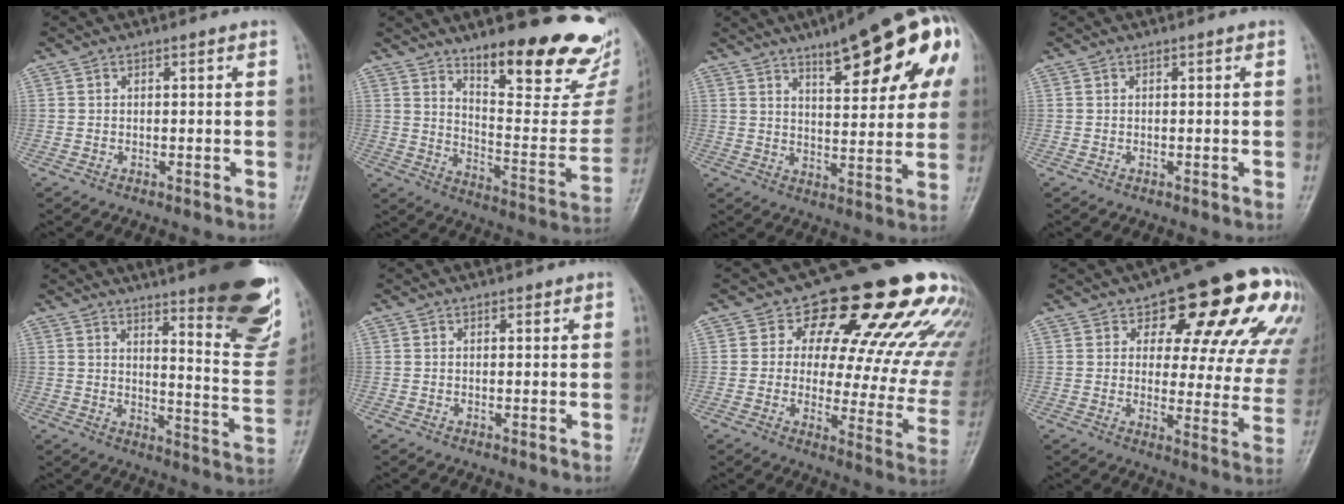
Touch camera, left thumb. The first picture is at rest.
{"total": 24.9, "force": [17.8, 7.0, 15.9], "torque": [-0.173, -0.120, 0.252]}
{"total": 20.6, "force": [9.2, 6.1, 17.4], "torque": [-0.207, -0.014, 0.120]}
{"total": 0.0}
{"total": 23.8, "force": [15.8, 5.2, 17.0], "torque": [-0.187, -0.102, 0.199]}
{"total": 0.7, "force": [0.5, 0.4, 0.3], "torque": [0.002, -0.002, 0.003]}
{"total": 24.3, "force": [12.9, 11.0, 17.3], "torque": [-0.181, -0.033, 0.164]}
{"total": 22.7, "force": [10.7, 10.4, 17.2], "torque": [-0.174, -0.015, 0.135]}